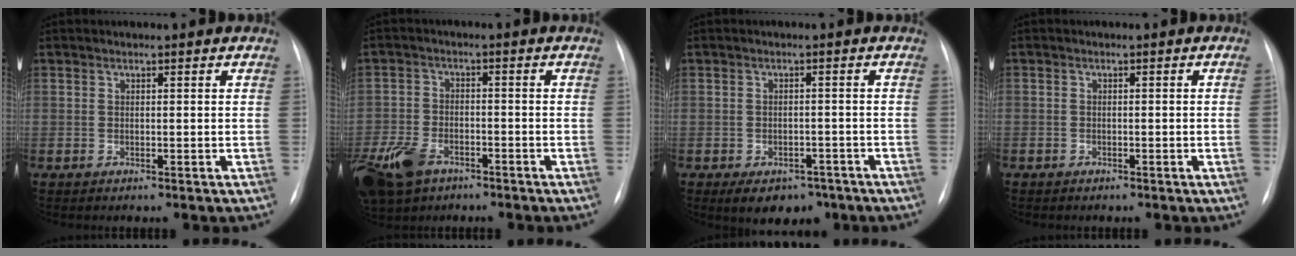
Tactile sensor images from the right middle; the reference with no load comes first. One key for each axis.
{"total": 12.6, "fx": -7.5, "fy": 7.5, "fz": 6.8, "tx": -0.172, "ty": -0.009, "tz": -0.129}
{"total": 7.2, "fx": -4.8, "fy": 4.4, "fz": 3.0, "tx": -0.035, "ty": 0.009, "tz": -0.059}
{"total": 0.8, "fx": -0.4, "fy": -0.2, "fz": 0.6, "tx": -0.011, "ty": 0.004, "tz": -0.006}